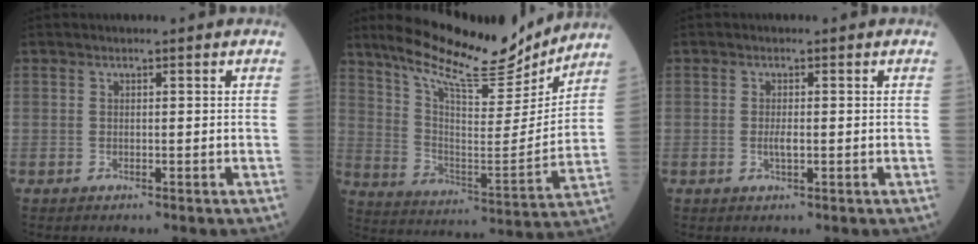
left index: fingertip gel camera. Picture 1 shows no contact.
{"total": 19.8, "force": [17.3, 3.3, 9.1], "torque": [-0.161, -0.018, 0.277]}
{"total": 1.5, "force": [-0.2, 0.4, 1.4], "torque": [-0.031, -0.002, -0.001]}